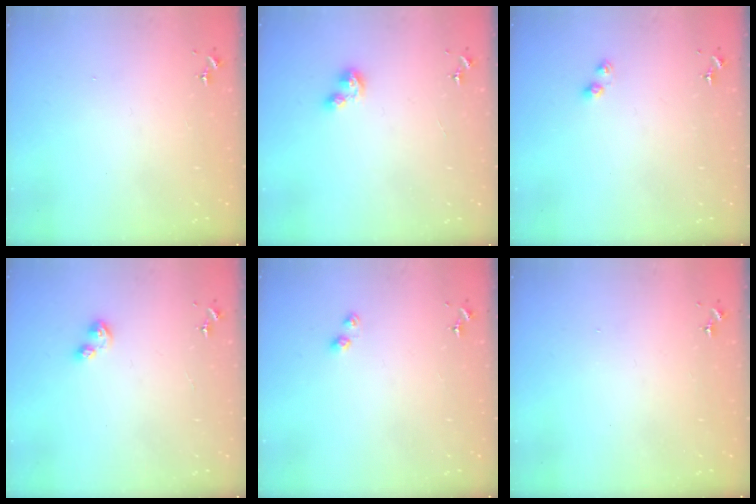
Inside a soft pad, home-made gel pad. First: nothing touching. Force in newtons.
{"total": 6.1, "press": 6.1, "slide": 0.8}
{"total": 3.8, "press": 3.8, "slide": 0.3}
{"total": 7.0, "press": 7.0, "slide": 0.7}
{"total": 3.5, "press": 3.4, "slide": 0.5}
{"total": 0.0}